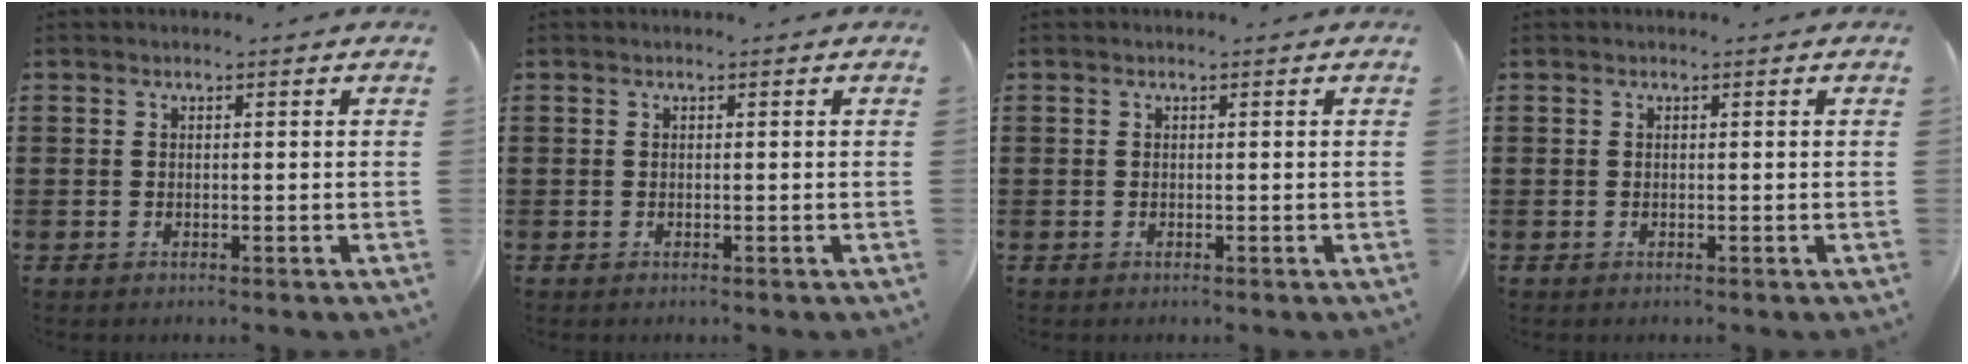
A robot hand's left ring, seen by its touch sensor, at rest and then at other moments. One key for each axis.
{"total": 0.0}
{"total": 0.0}
{"total": 0.0}